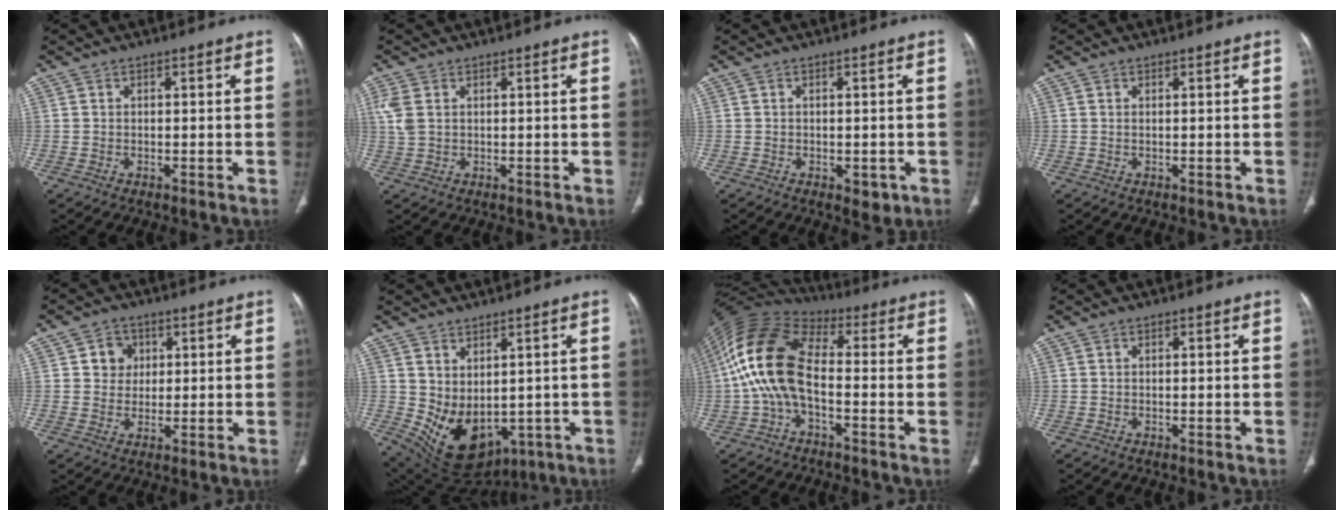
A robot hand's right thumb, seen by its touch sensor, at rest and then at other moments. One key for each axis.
{"total": 3.6, "fx": 1.0, "fy": 2.3, "fz": 2.6, "tx": -0.077, "ty": 0.007, "tz": 0.026}
{"total": 2.8, "fx": -1.0, "fy": 1.7, "fz": 2.0, "tx": -0.015, "ty": -0.001, "tz": -0.005}
{"total": 0.0}
{"total": 4.9, "fx": 1.4, "fy": 4.4, "fz": 1.6, "tx": 0.000, "ty": 0.000, "tz": 0.019}
{"total": 12.6, "fx": -0.9, "fy": 8.6, "fz": 9.2, "tx": -0.142, "ty": -0.011, "tz": 0.028}
{"total": 14.7, "fx": -1.6, "fy": 7.8, "fz": 12.4, "tx": -0.252, "ty": 0.036, "tz": -0.043}
{"total": 0.0}